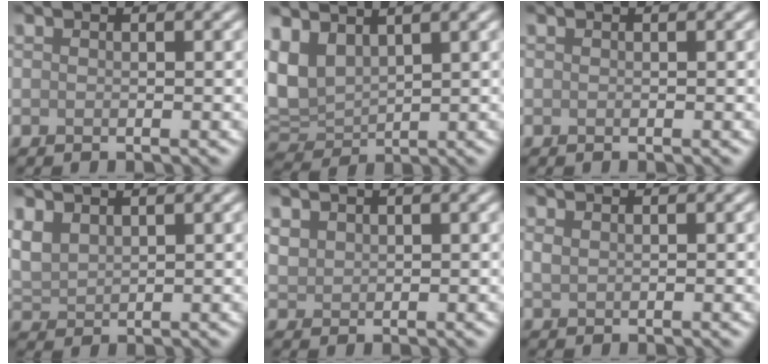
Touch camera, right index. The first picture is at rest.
{"total": 6.2, "force": [2.6, 3.8, 4.2], "torque": [-0.113, 0.004, 0.053]}
{"total": 0.0}
{"total": 2.7, "force": [1.7, 1.5, 1.6], "torque": [-0.043, 0.005, 0.039]}
{"total": 1.5, "force": [1.1, 0.9, 0.4], "torque": [-0.014, 0.000, 0.025]}
{"total": 0.7, "force": [0.5, 0.3, 0.5], "torque": [-0.014, 0.000, 0.012]}